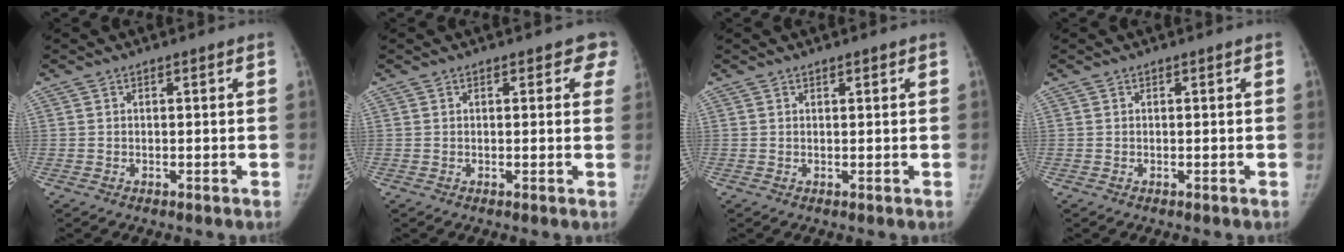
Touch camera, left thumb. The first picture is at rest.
{"total": 3.4, "force": [2.2, 1.8, 1.9], "torque": [0.015, -0.002, 0.011]}
{"total": 0.8, "force": [0.6, 0.2, 0.4], "torque": [-0.003, -0.003, 0.009]}
{"total": 0.0}